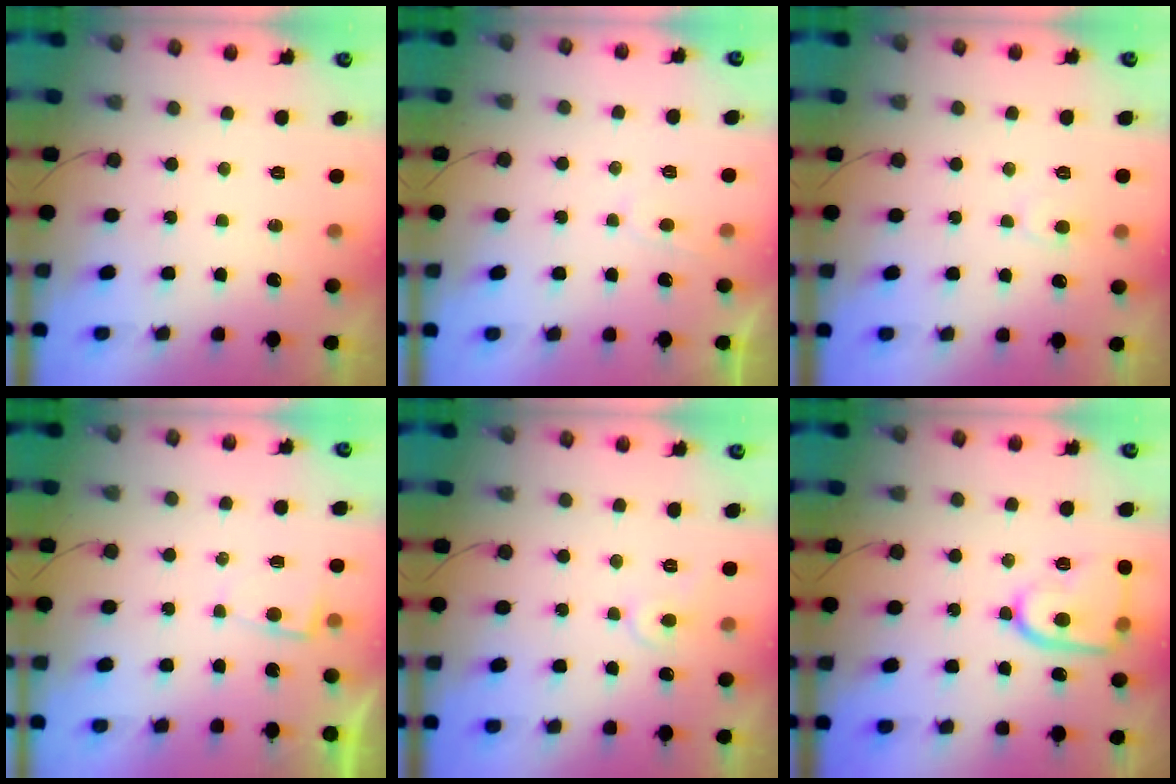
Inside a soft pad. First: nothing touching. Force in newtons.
{"total": 2.0, "press": 2.0, "slide": 0.3}
{"total": 5.8, "press": 5.8, "slide": 0.3}
{"total": 1.8, "press": 1.8, "slide": 0.2}
{"total": 5.2, "press": 5.2, "slide": 0.4}
{"total": 14.4, "press": 14.3, "slide": 1.3}